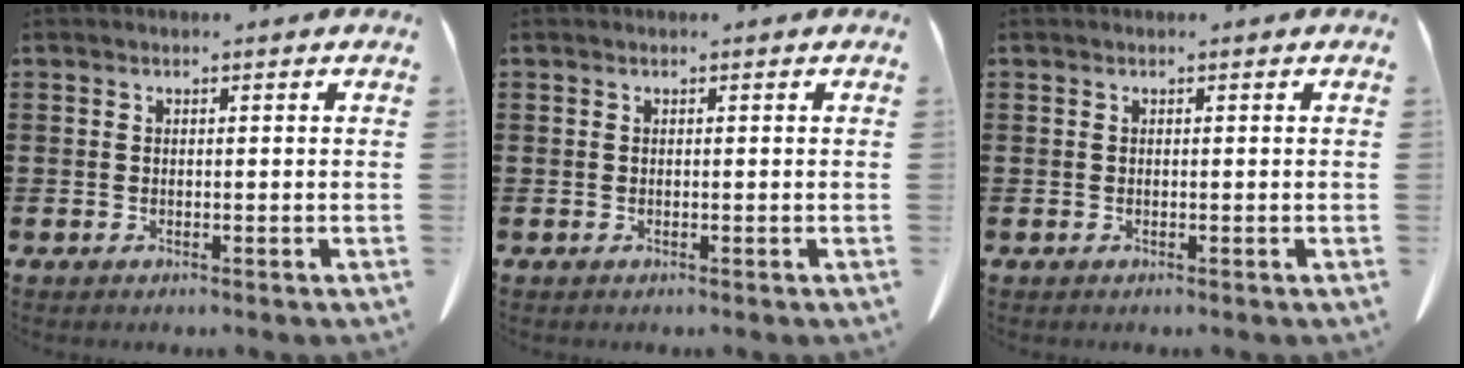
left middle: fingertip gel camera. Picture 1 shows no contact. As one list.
[{"total": 0.0}, {"total": 0.0}]